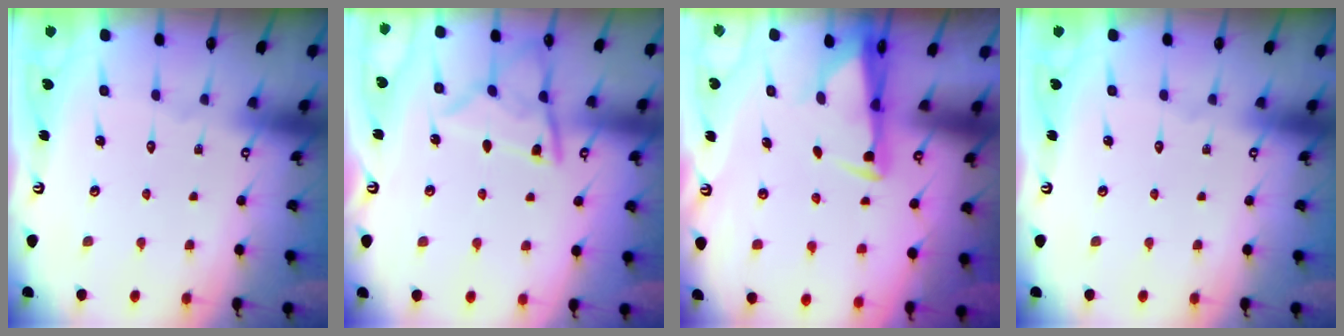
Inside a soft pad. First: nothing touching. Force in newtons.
{"total": 11.5, "press": 11.4, "slide": 1.1}
{"total": 2.8, "press": 2.7, "slide": 0.9}
{"total": 0.0}